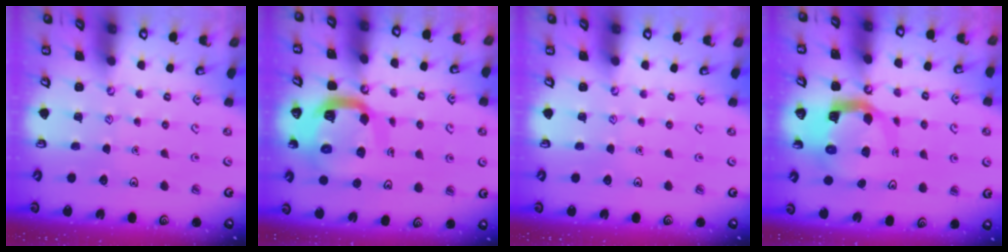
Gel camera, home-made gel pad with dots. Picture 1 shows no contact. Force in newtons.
{"total": 12.3, "press": 12.3, "slide": 1.1}
{"total": 0.0}
{"total": 9.3, "press": 9.2, "slide": 1.2}